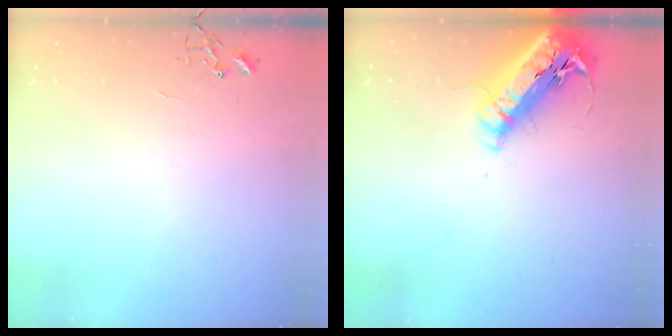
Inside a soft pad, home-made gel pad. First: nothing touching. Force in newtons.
{"total": 21.2, "press": 20.8, "slide": 4.0}